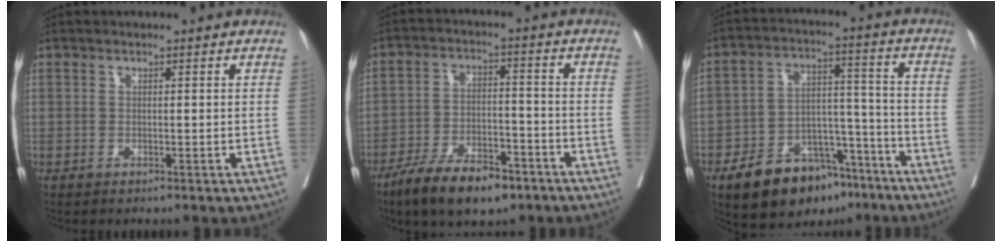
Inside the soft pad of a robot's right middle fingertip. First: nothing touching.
{"total": 11.0, "force": [-7.8, 4.0, 6.6], "torque": [-0.114, -0.006, -0.136]}
{"total": 13.4, "force": [-9.3, 6.8, 6.8], "torque": [-0.100, 0.024, -0.145]}